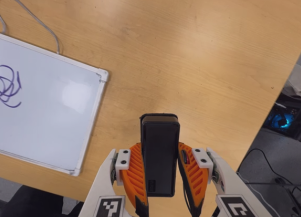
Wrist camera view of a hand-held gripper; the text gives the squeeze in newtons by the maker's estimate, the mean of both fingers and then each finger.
{"total": 5.6, "left": 3.6, "right": 7.6}